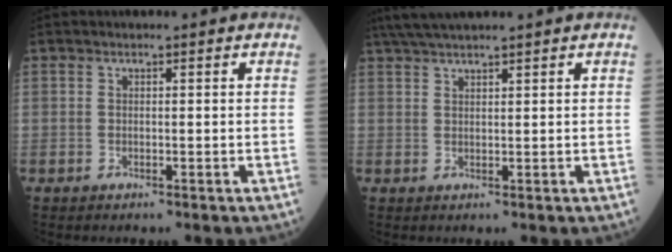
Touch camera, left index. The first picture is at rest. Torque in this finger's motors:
{"motor_torque": [0.97, -1.17, 0.19, 0.14]}